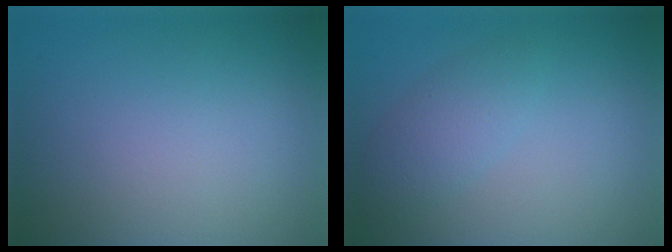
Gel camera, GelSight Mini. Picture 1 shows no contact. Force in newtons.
{"total": 1.7, "press": 1.7, "slide": 0.0}